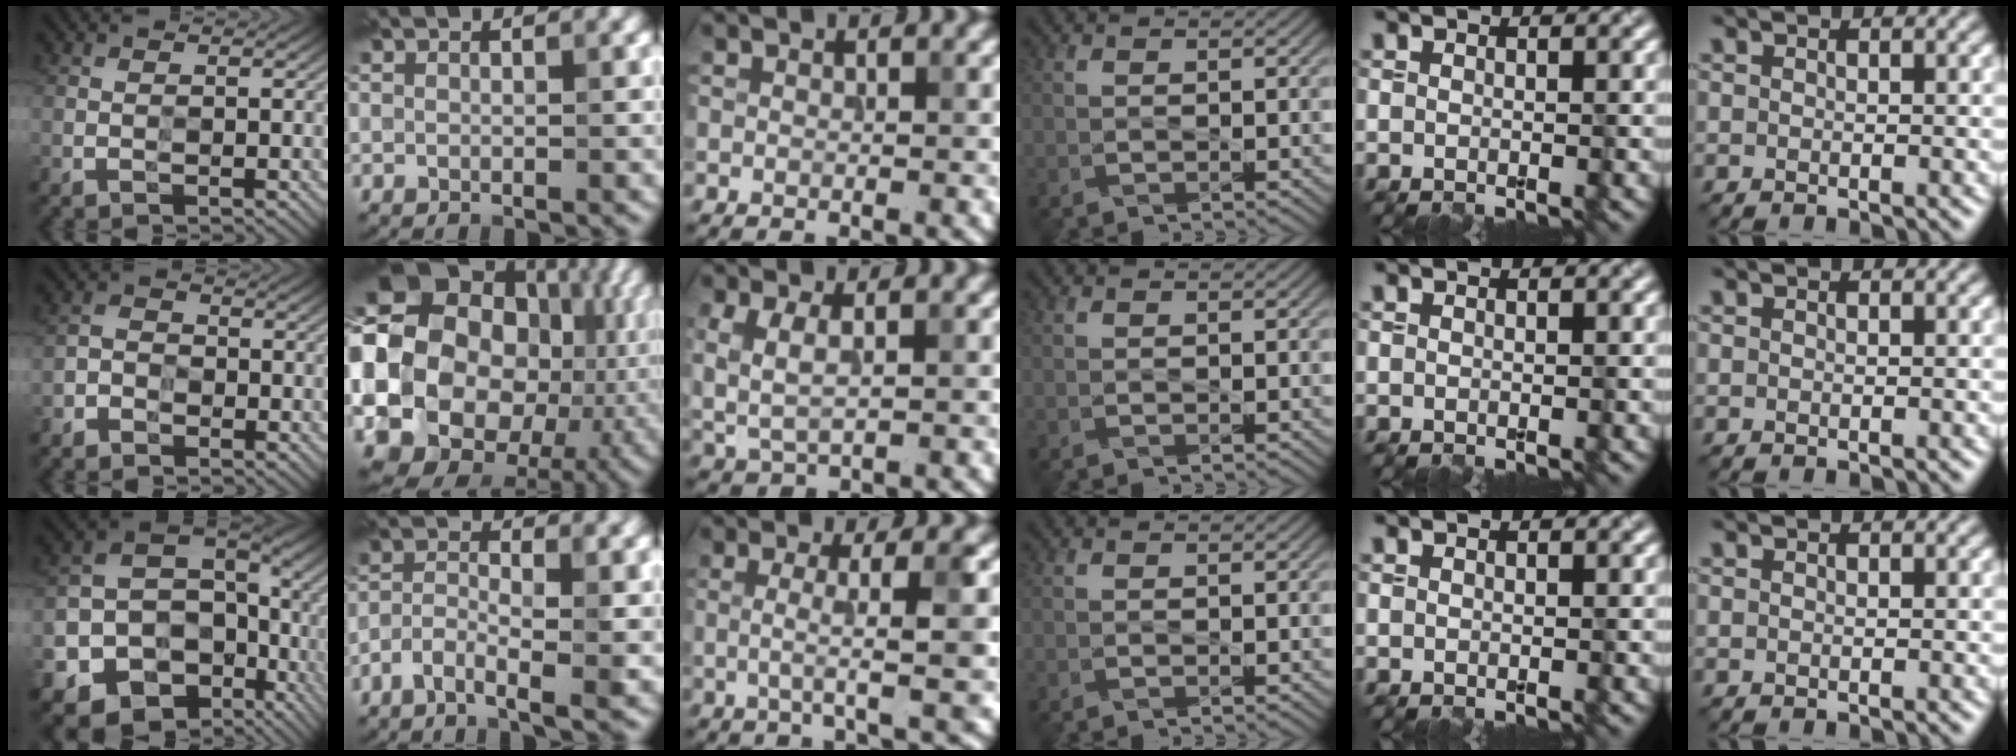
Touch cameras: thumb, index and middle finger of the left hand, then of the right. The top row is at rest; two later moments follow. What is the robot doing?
{"motion": "wipe", "object": "paper plate"}